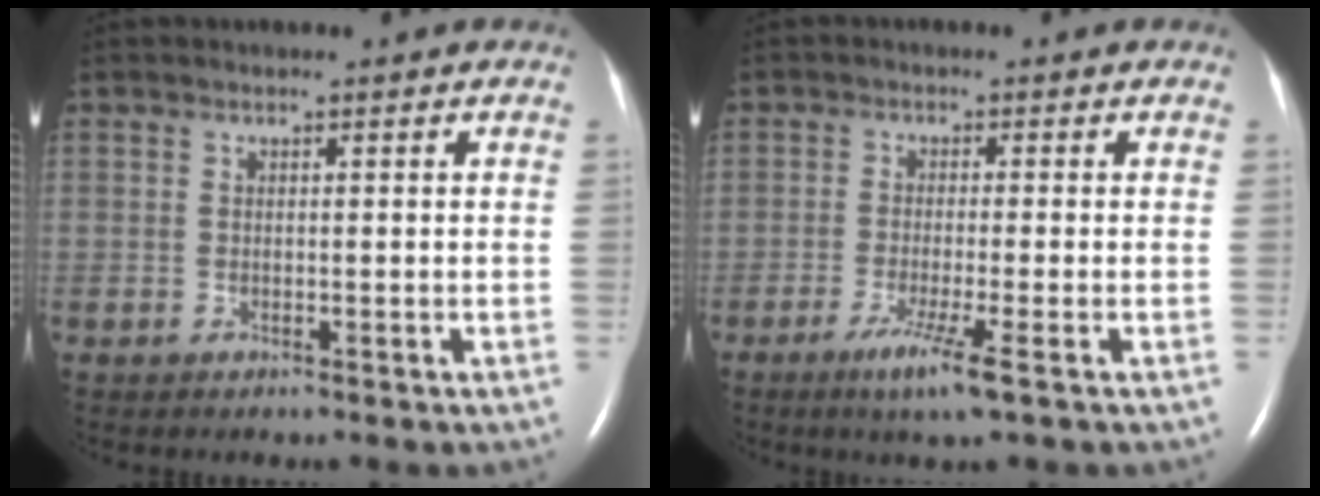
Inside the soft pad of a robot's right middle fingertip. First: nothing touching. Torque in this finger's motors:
{"motor_torque": [0.85, -0.54, 0.28, 0.05]}